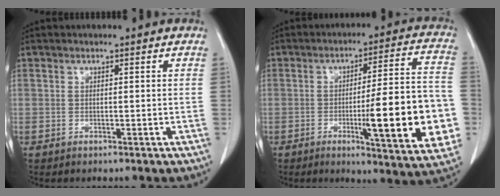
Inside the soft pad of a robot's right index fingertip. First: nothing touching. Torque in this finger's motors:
{"motor_torque": [2.14, 0.00, 0.87, 0.21]}